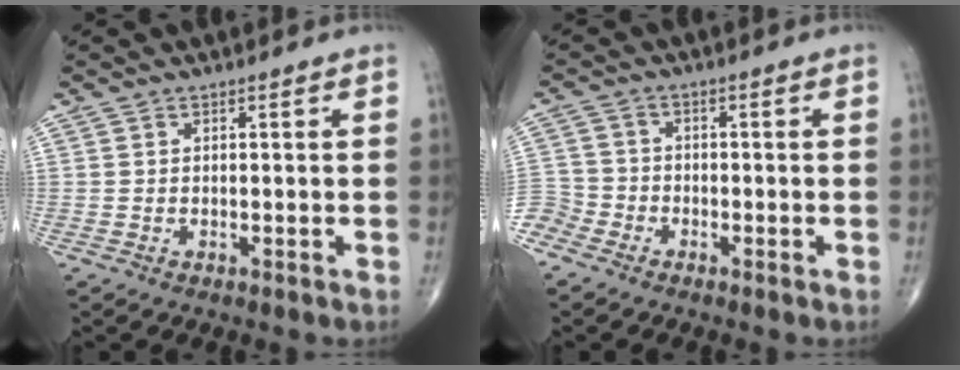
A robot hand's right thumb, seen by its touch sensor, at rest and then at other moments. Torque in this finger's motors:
{"motor_torque": [2.67, 2.33, -0.17, -0.18, 0.03]}